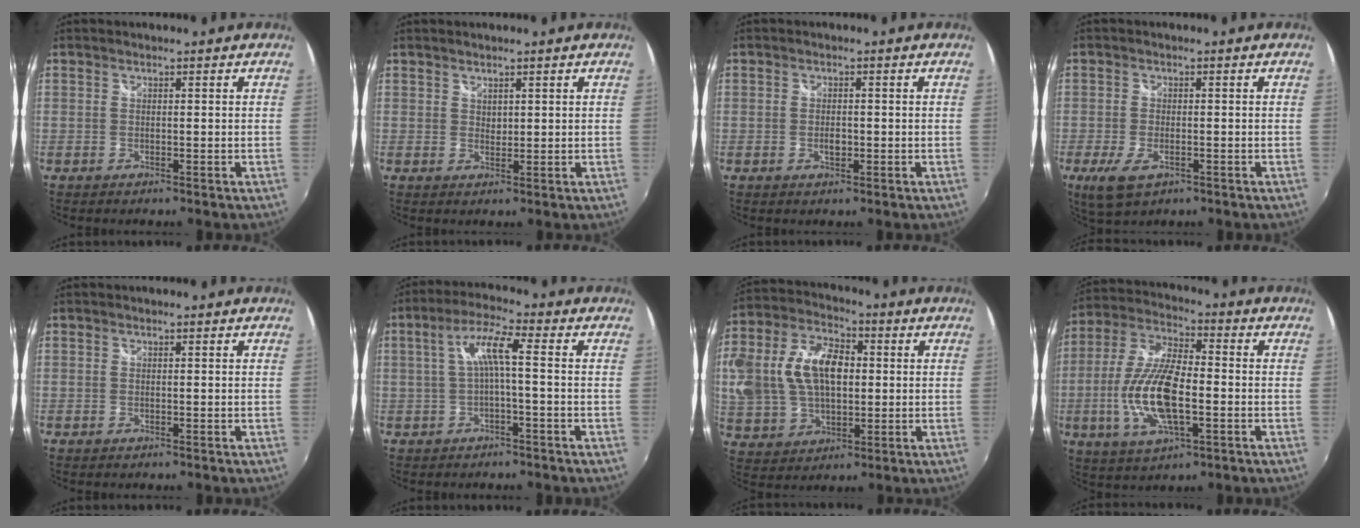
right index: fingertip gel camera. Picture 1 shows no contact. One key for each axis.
{"total": 1.4, "fx": 1.1, "fy": 0.9, "fz": 0.3, "tx": -0.001, "ty": 0.001, "tz": 0.018}
{"total": 2.1, "fx": -0.5, "fy": 1.3, "fz": 1.6, "tx": -0.026, "ty": -0.001, "tz": -0.009}
{"total": 6.1, "fx": -2.9, "fy": 3.0, "fz": 4.4, "tx": -0.103, "ty": -0.015, "tz": -0.049}
{"total": 0.0}
{"total": 5.8, "fx": -0.6, "fy": 0.4, "fz": 5.8, "tx": -0.121, "ty": 0.013, "tz": -0.006}
{"total": 20.0, "fx": 2.5, "fy": 12.9, "fz": 15.1, "tx": -0.334, "ty": 0.028, "tz": 0.050}
{"total": 15.5, "fx": -3.2, "fy": 5.7, "fz": 14.1, "tx": -0.291, "ty": -0.004, "tz": -0.061}